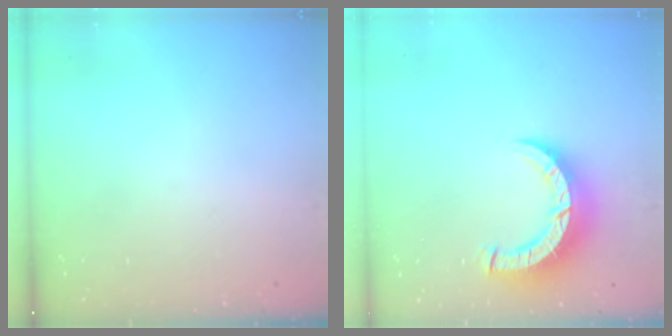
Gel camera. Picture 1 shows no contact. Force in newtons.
{"total": 9.4, "press": 9.3, "slide": 1.0}